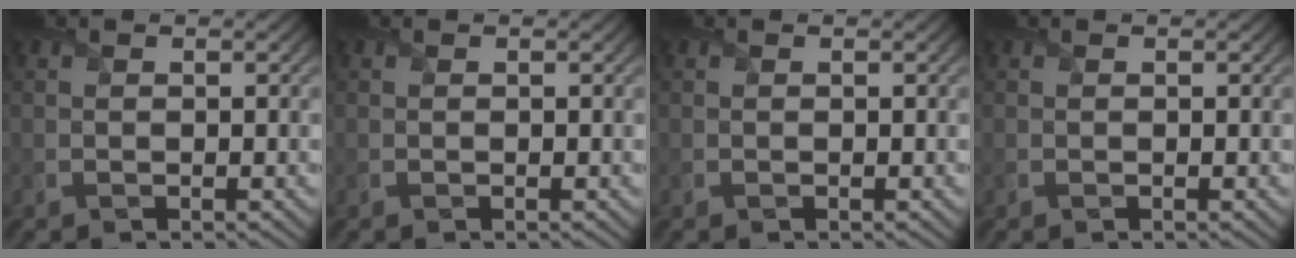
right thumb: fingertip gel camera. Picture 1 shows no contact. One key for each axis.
{"total": 0.0}
{"total": 0.0}
{"total": 0.0}